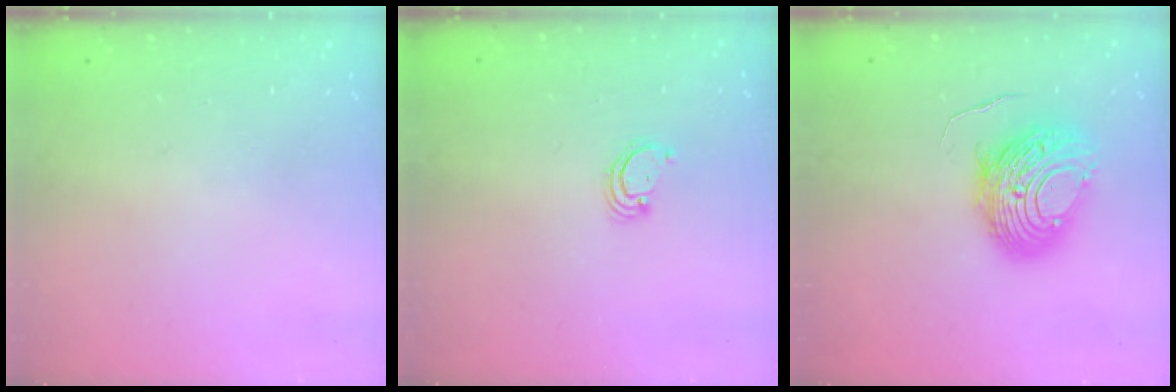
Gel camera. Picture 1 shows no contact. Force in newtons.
{"total": 1.7, "press": 1.7, "slide": 0.1}
{"total": 11.8, "press": 11.7, "slide": 1.0}